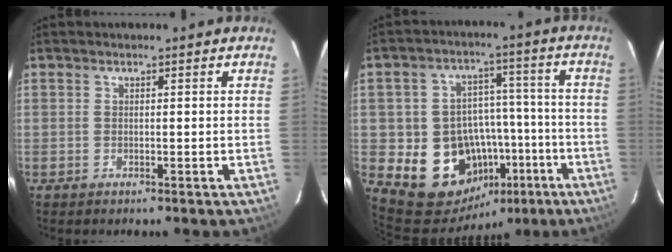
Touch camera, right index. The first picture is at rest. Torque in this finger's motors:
{"motor_torque": [1.73, -0.40, 0.44, 0.06]}